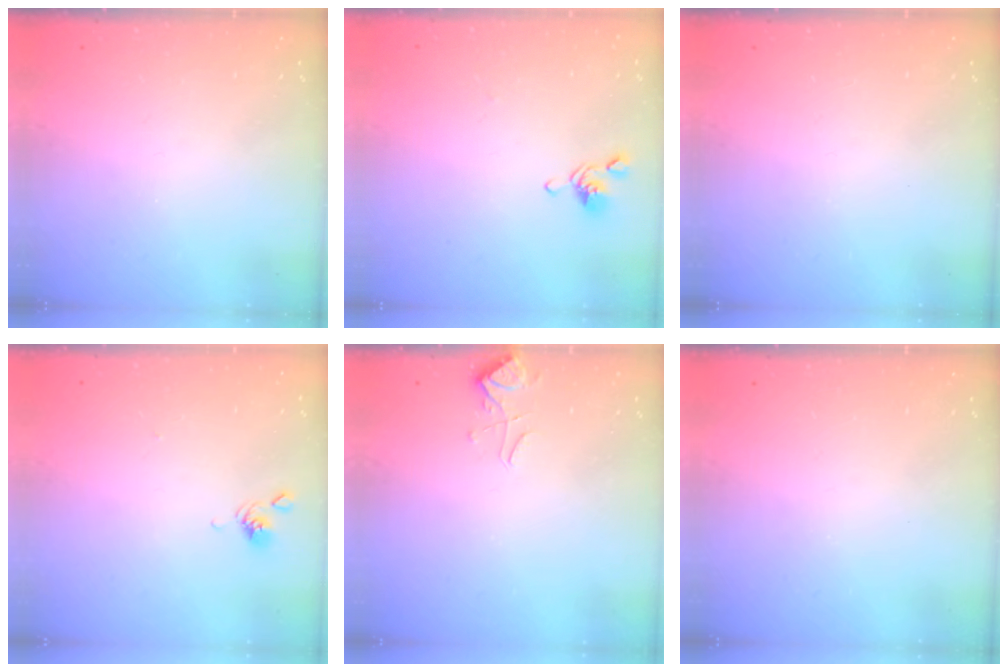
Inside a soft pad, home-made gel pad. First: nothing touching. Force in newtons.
{"total": 2.7, "press": 2.6, "slide": 0.6}
{"total": 0.0}
{"total": 2.8, "press": 2.8, "slide": 0.1}
{"total": 2.8, "press": 2.8, "slide": 0.5}
{"total": 0.0}